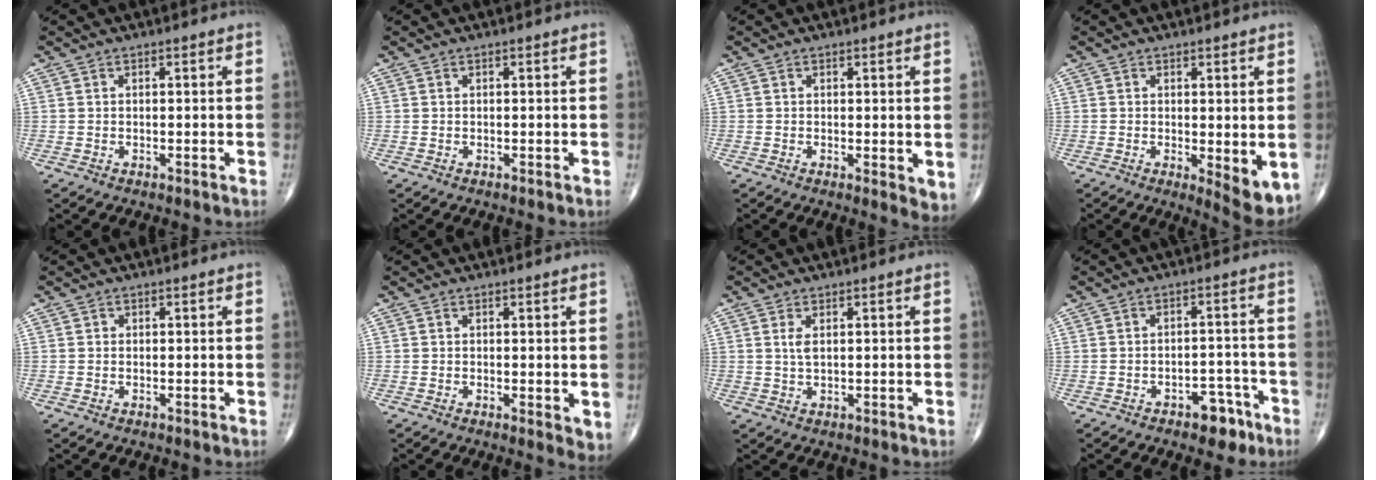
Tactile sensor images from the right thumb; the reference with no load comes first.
{"total": 0.0}
{"total": 3.4, "force": [0.0, 1.2, 3.2], "torque": [-0.043, -0.013, 0.000]}
{"total": 6.3, "force": [-0.7, 2.0, 6.0], "torque": [-0.077, -0.019, -0.005]}
{"total": 0.0}
{"total": 3.0, "force": [0.1, 1.1, 2.8], "torque": [-0.038, -0.012, 0.001]}
{"total": 2.3, "force": [0.7, 1.0, 2.0], "torque": [-0.042, -0.002, 0.016]}
{"total": 6.0, "force": [-3.8, 3.2, 3.3], "torque": [-0.023, 0.034, -0.049]}